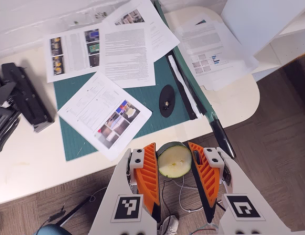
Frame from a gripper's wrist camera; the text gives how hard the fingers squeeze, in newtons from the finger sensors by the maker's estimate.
{"total": 11.2, "left": 11.4, "right": 11.0}